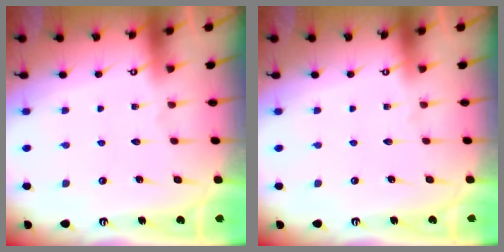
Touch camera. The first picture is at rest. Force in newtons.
{"total": 0.0}